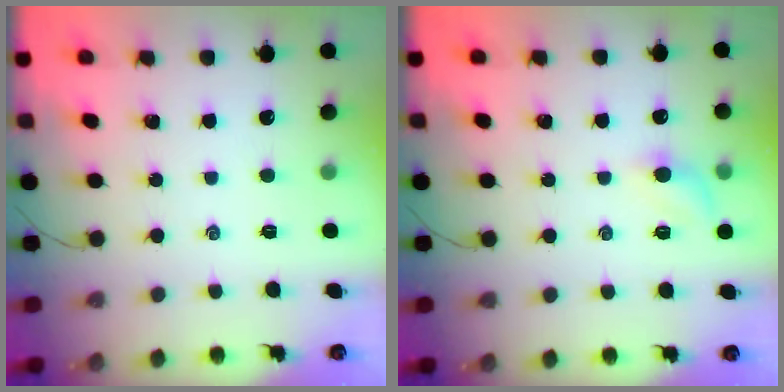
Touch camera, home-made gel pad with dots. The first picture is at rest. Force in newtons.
{"total": 7.9, "press": 7.8, "slide": 1.2}